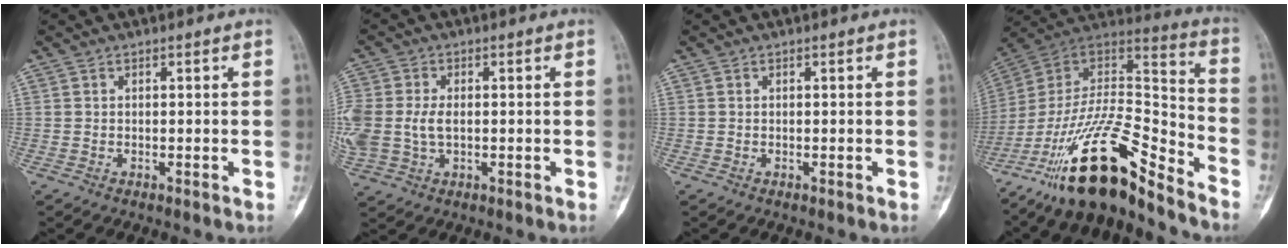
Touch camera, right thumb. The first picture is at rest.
{"total": 12.5, "force": [-0.1, 8.8, 8.9], "torque": [-0.247, 0.002, 0.010]}
{"total": 0.0}
{"total": 22.8, "force": [-16.6, 6.0, 14.6], "torque": [-0.275, 0.094, -0.295]}